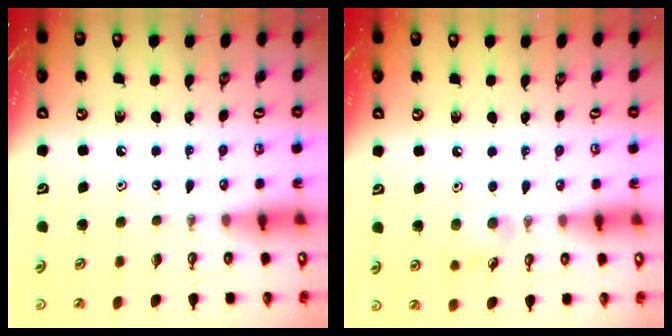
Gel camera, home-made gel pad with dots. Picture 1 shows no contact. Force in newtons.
{"total": 6.8, "press": 6.6, "slide": 1.5}